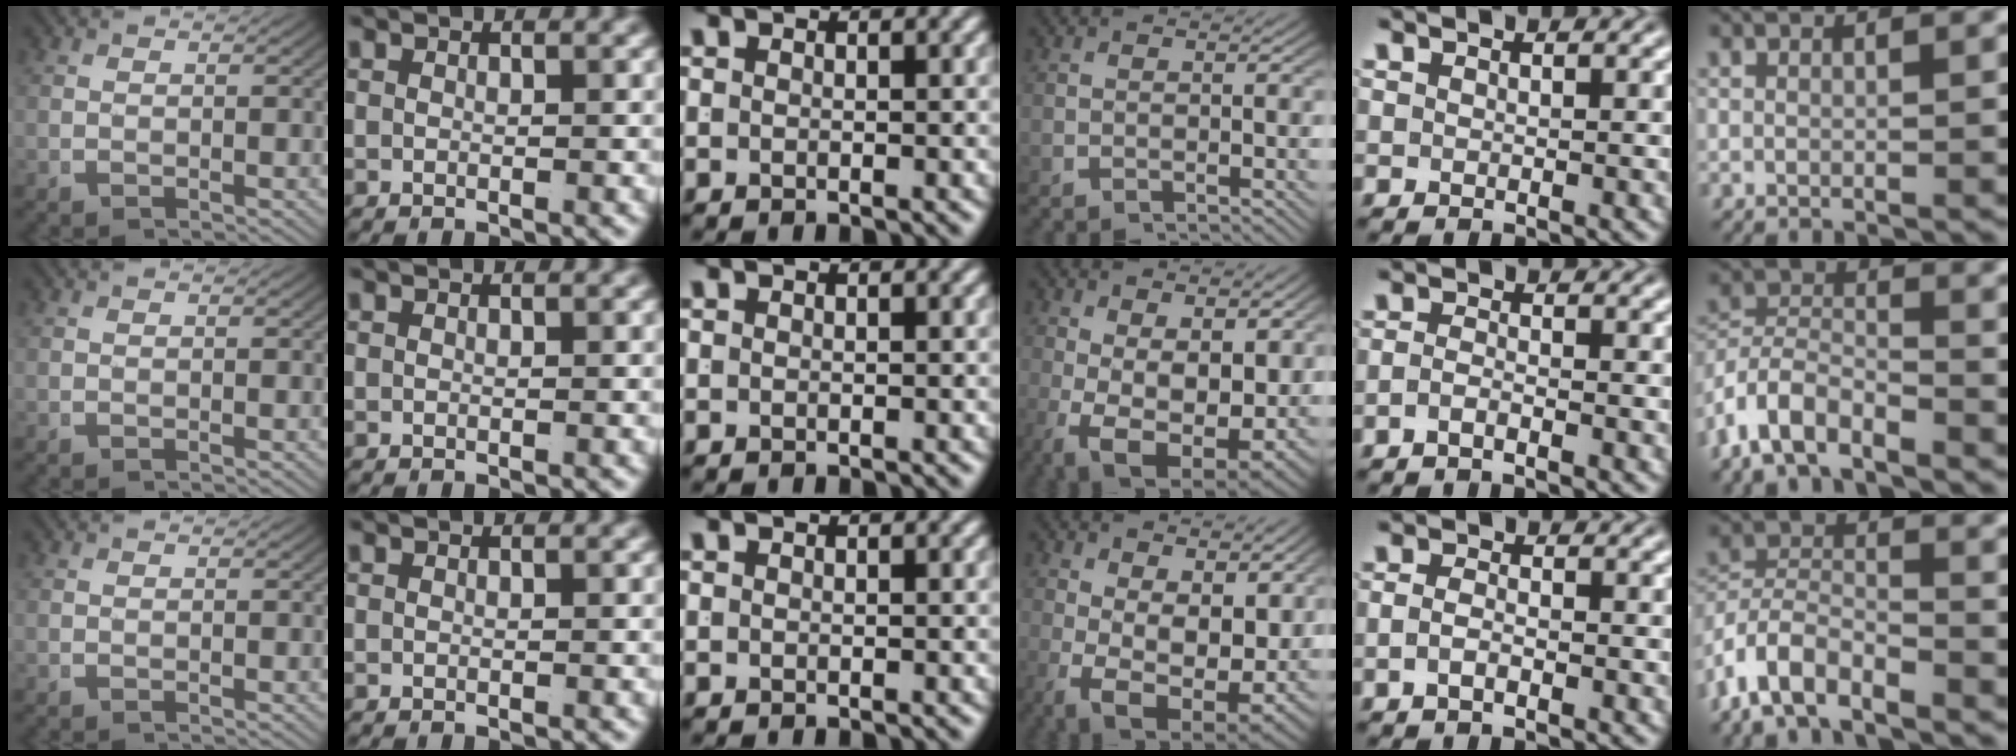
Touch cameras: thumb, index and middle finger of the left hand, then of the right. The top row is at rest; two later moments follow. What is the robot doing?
{"motion": "lift_and_place", "object": "shorts"}